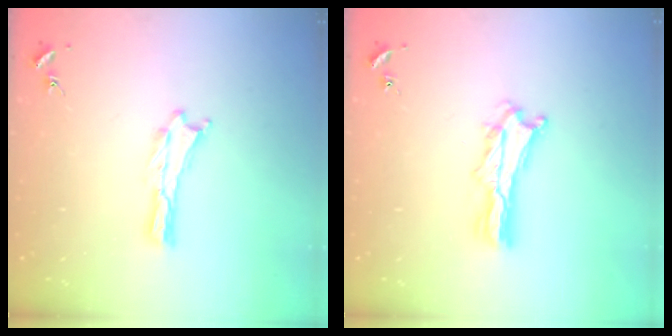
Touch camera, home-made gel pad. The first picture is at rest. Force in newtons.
{"total": 3.4, "press": 3.4, "slide": 0.3}